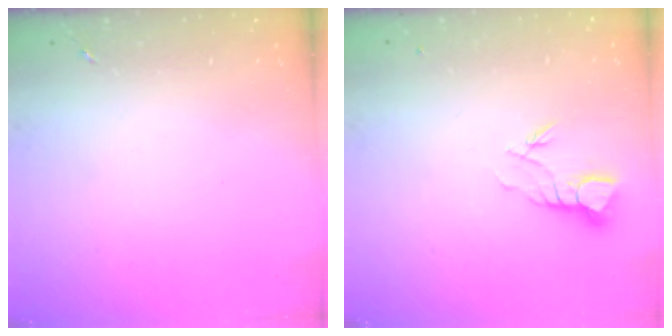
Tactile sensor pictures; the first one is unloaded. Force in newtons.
{"total": 3.7, "press": 3.7, "slide": 0.1}